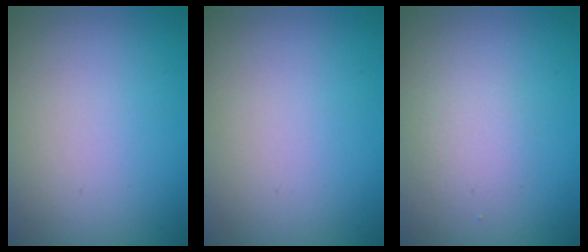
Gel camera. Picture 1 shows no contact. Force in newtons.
{"total": 0.0}
{"total": 1.7, "press": 1.7, "slide": 0.1}